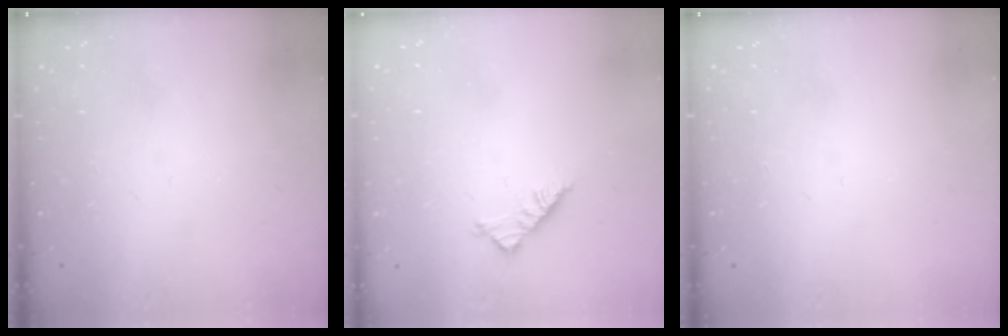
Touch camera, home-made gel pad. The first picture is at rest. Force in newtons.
{"total": 4.7, "press": 4.7, "slide": 0.9}
{"total": 0.0}